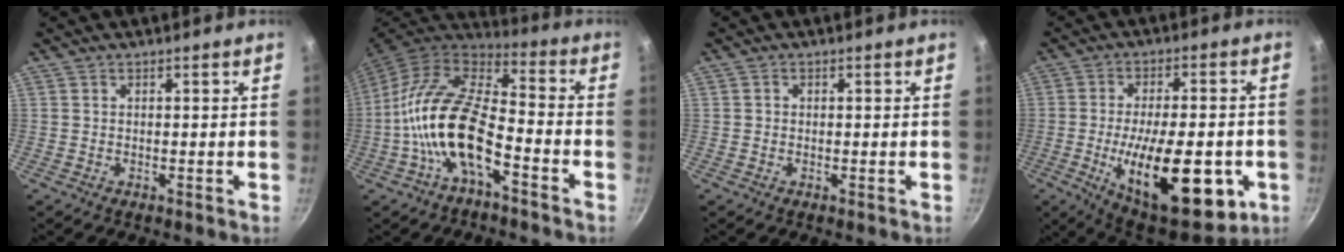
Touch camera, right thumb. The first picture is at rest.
{"total": 16.9, "force": [-5.7, 7.8, 13.9], "torque": [-0.256, 0.046, -0.122]}
{"total": 0.7, "force": [0.0, 0.7, 0.2], "torque": [-0.002, 0.004, -0.002]}
{"total": 23.0, "force": [-6.1, 9.6, 19.9], "torque": [-0.278, 0.004, -0.078]}